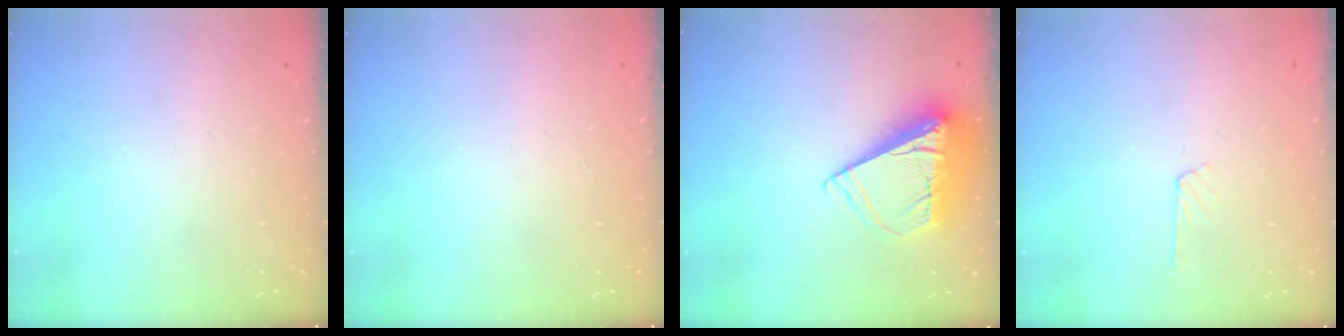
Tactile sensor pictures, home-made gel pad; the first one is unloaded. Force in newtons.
{"total": 0.0}
{"total": 10.8, "press": 10.7, "slide": 1.3}
{"total": 3.0, "press": 3.0, "slide": 0.3}